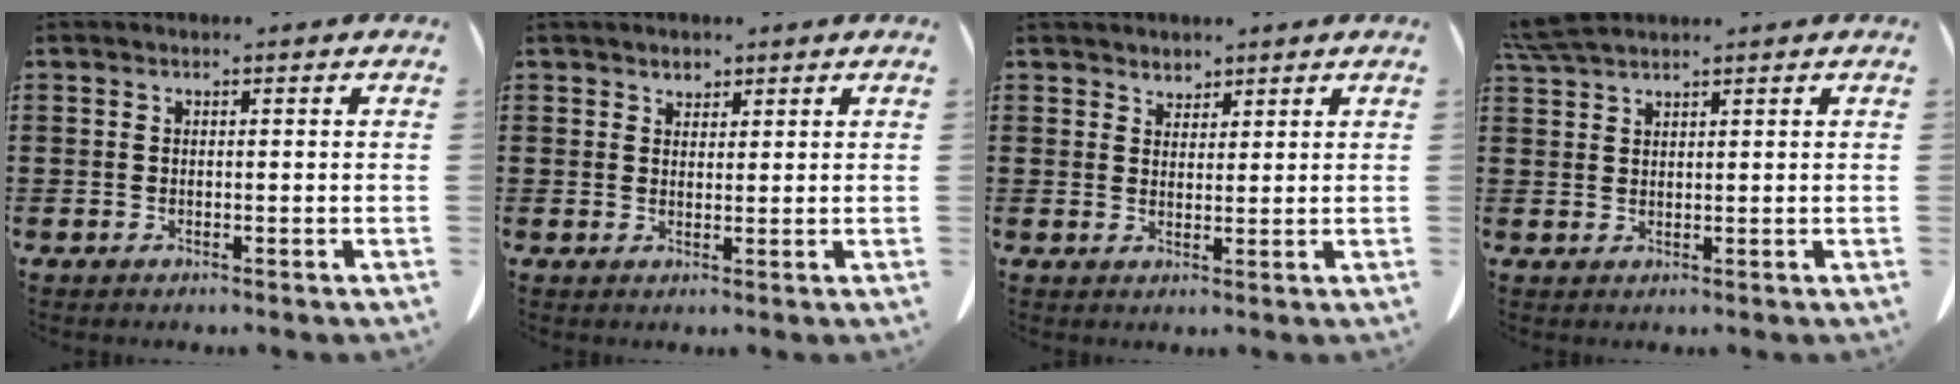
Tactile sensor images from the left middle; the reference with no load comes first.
{"total": 1.5, "force": [1.4, 0.6, 0.1], "torque": [-0.005, 0.000, 0.029]}
{"total": 2.0, "force": [1.9, 0.7, 0.0], "torque": [-0.004, 0.001, 0.038]}
{"total": 3.7, "force": [3.2, 0.3, 1.8], "torque": [-0.044, -0.001, 0.062]}